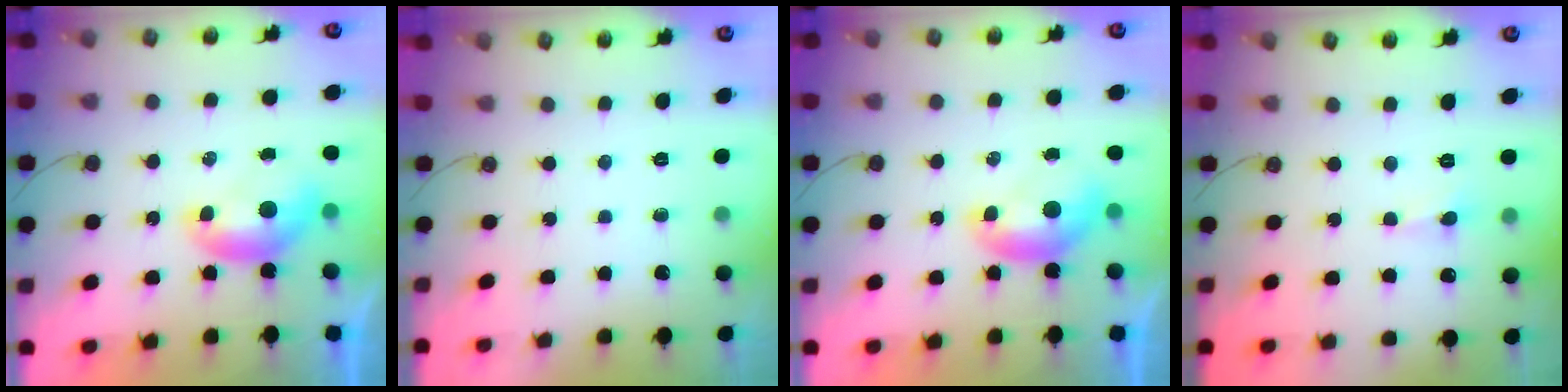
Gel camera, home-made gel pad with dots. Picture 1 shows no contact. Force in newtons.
{"total": 0.0}
{"total": 0.0}
{"total": 1.6, "press": 1.5, "slide": 0.5}